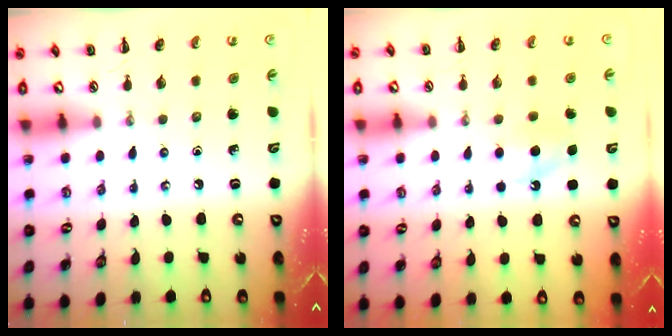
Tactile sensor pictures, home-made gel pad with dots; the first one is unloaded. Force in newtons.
{"total": 7.2, "press": 7.0, "slide": 1.8}